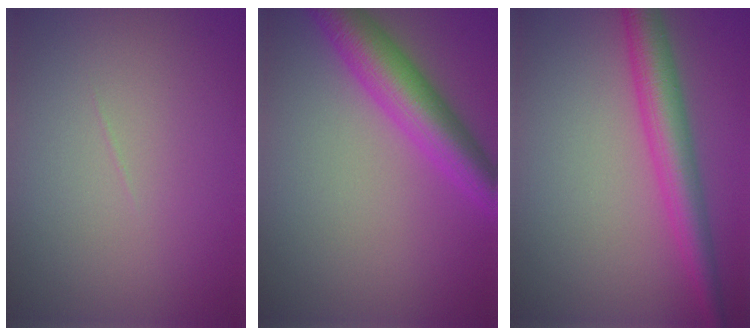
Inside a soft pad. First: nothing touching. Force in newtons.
{"total": 6.0, "press": 6.0, "slide": 0.1}
{"total": 4.8, "press": 4.8, "slide": 0.1}